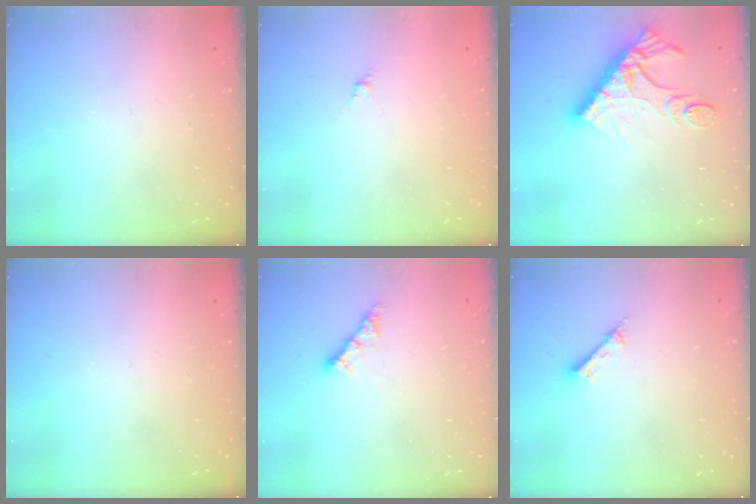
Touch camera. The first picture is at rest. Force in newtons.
{"total": 1.1, "press": 1.0, "slide": 0.5}
{"total": 15.5, "press": 15.4, "slide": 1.4}
{"total": 0.0}
{"total": 5.0, "press": 5.0, "slide": 0.3}
{"total": 5.0, "press": 5.0, "slide": 0.7}